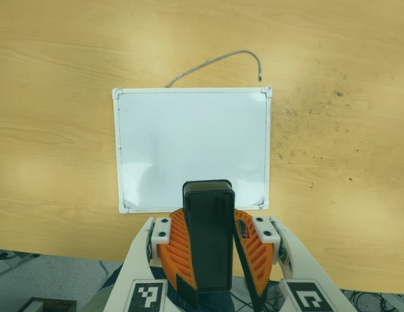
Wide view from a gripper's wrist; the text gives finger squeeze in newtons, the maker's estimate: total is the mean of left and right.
{"total": 11.2, "left": 10.8, "right": 11.5}